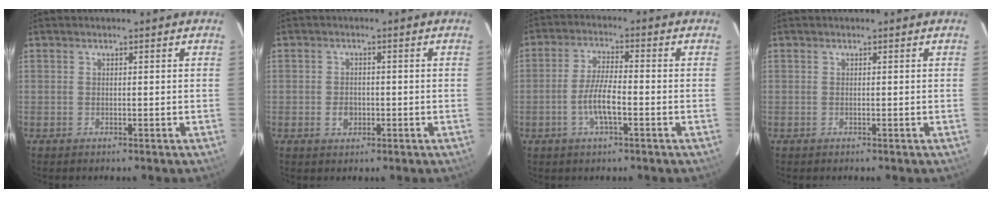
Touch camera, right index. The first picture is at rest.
{"total": 2.7, "force": [-0.8, 2.2, 1.4], "torque": [-0.027, 0.002, -0.011]}
{"total": 6.4, "force": [-2.3, 1.5, 5.8], "torque": [-0.116, 0.003, -0.045]}
{"total": 0.0}